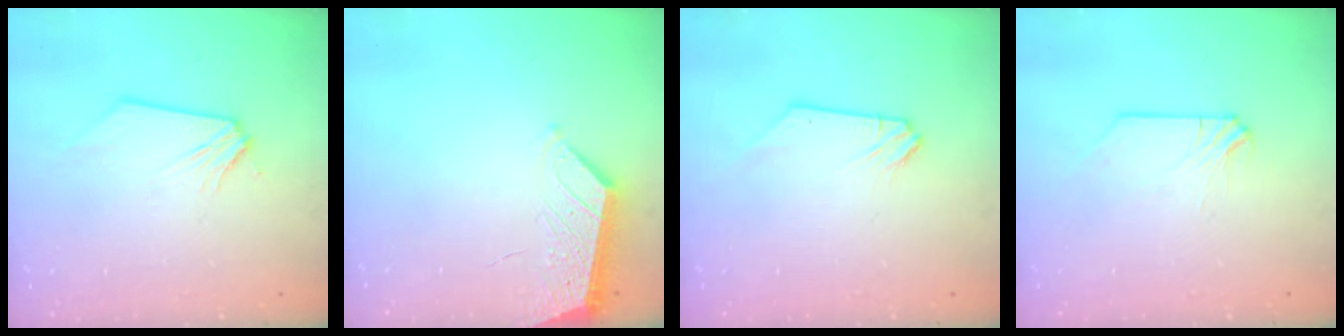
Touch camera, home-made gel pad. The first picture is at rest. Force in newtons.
{"total": 3.8, "press": 3.8, "slide": 0.5}
{"total": 0.0}
{"total": 0.0}